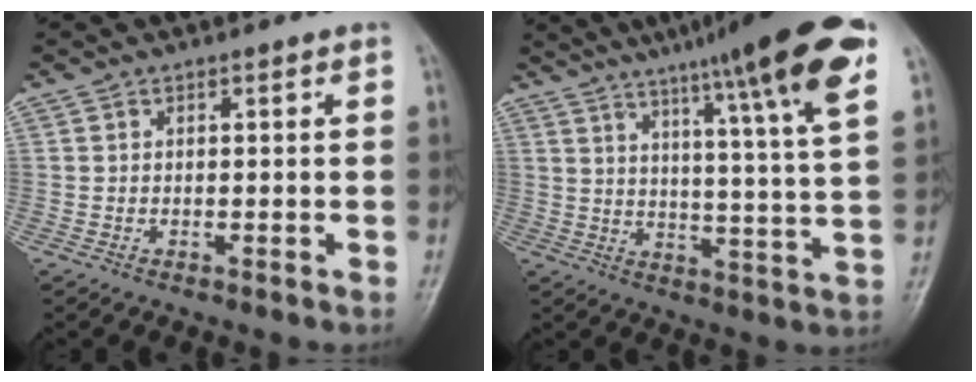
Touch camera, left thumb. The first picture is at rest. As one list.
[{"total": 20.3, "force": [12.6, 1.2, 15.9], "torque": [-0.215, -0.037, 0.169]}]